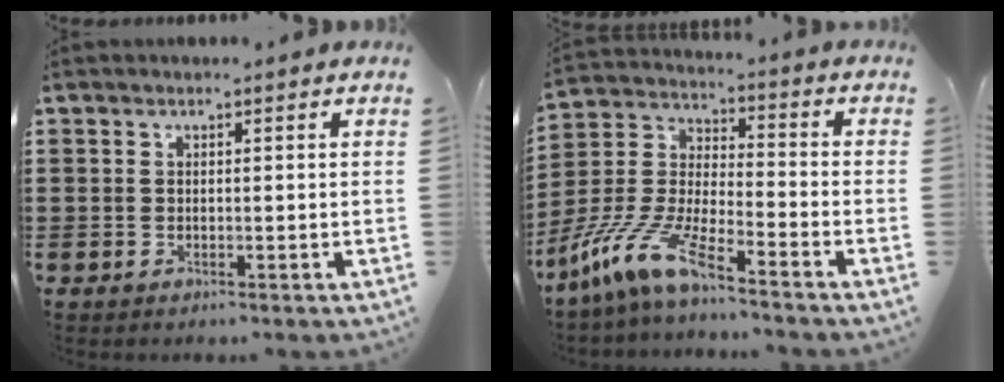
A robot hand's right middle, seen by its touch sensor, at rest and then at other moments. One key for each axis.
{"total": 10.9, "fx": -8.7, "fy": 1.5, "fz": 6.4, "tx": -0.156, "ty": -0.003, "tz": -0.178}